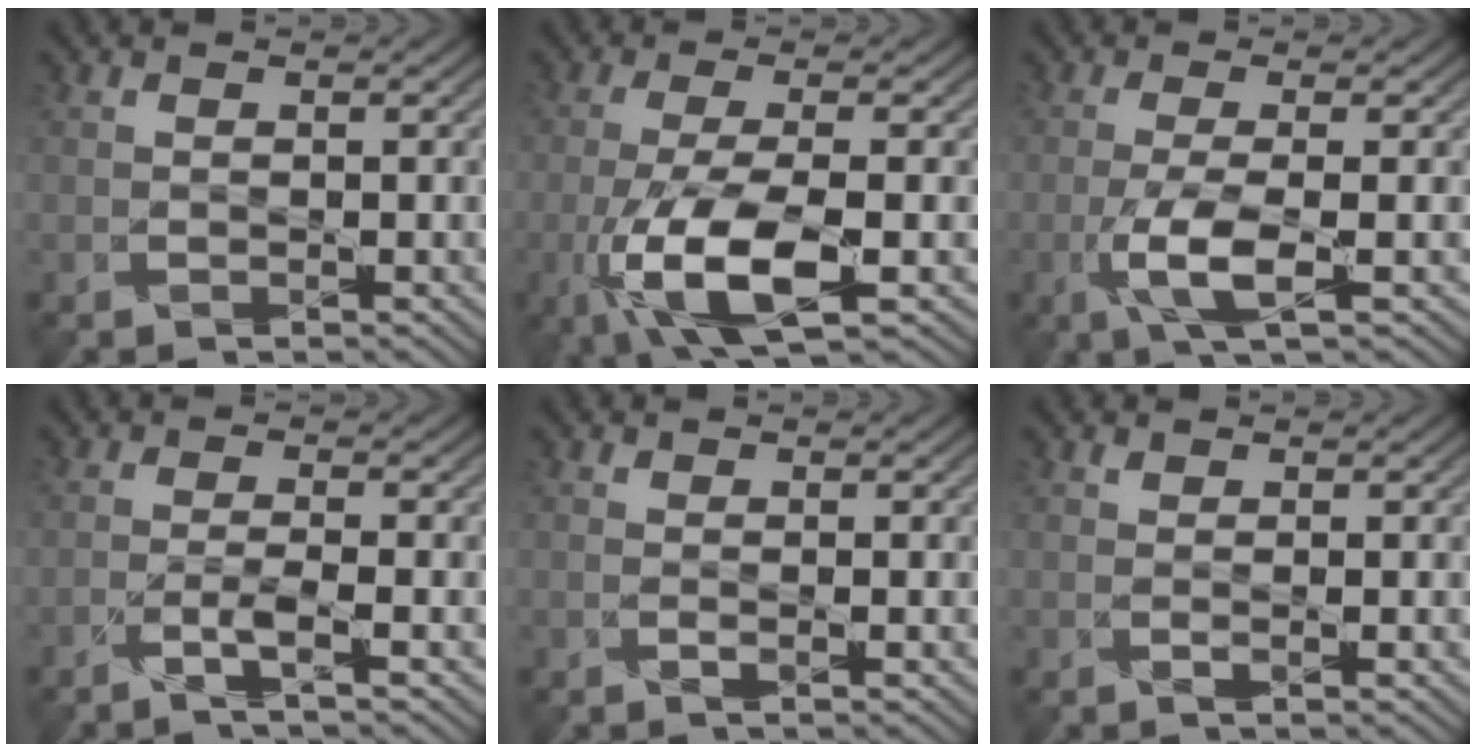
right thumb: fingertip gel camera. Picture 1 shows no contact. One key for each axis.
{"total": 9.5, "fx": -3.7, "fy": 2.5, "fz": 8.4, "tx": -0.176, "ty": -0.006, "tz": -0.067}
{"total": 4.8, "fx": -1.6, "fy": 0.7, "fz": 4.4, "tx": -0.099, "ty": 0.003, "tz": -0.032}
{"total": 2.5, "fx": -1.5, "fy": -0.6, "fz": 1.9, "tx": -0.043, "ty": 0.006, "tz": -0.036}
{"total": 0.7, "fx": -0.1, "fy": -0.2, "fz": 0.7, "tx": -0.015, "ty": 0.000, "tz": -0.003}
{"total": 0.6, "fx": 0.2, "fy": -0.3, "fz": 0.4, "tx": -0.011, "ty": 0.002, "tz": 0.005}